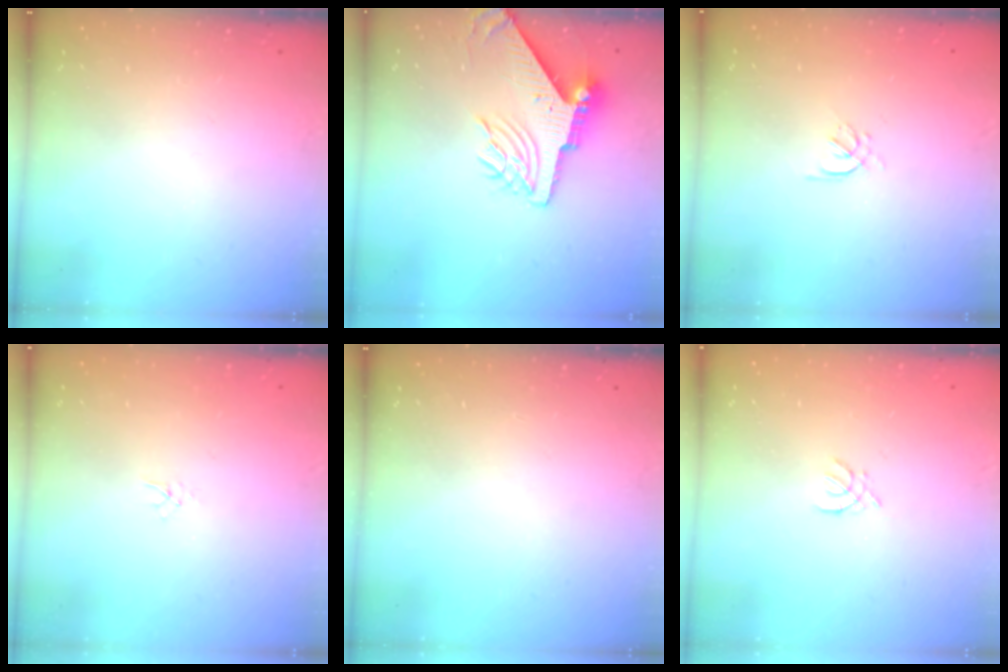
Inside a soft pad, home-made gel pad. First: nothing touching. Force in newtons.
{"total": 9.5, "press": 9.4, "slide": 1.3}
{"total": 1.5, "press": 1.4, "slide": 0.6}
{"total": 1.5, "press": 1.5, "slide": 0.1}
{"total": 0.0}
{"total": 1.8, "press": 1.8, "slide": 0.4}